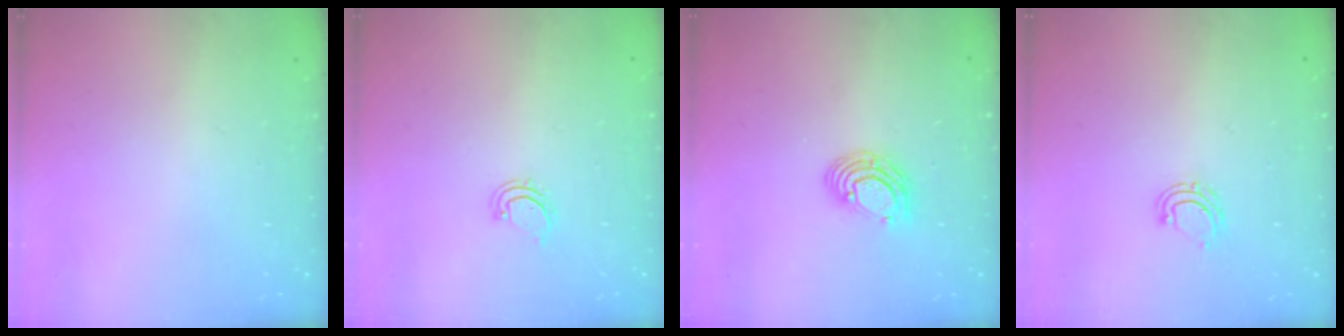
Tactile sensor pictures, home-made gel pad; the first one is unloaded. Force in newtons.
{"total": 2.5, "press": 2.5, "slide": 0.3}
{"total": 7.0, "press": 6.9, "slide": 0.8}
{"total": 5.8, "press": 5.7, "slide": 1.1}